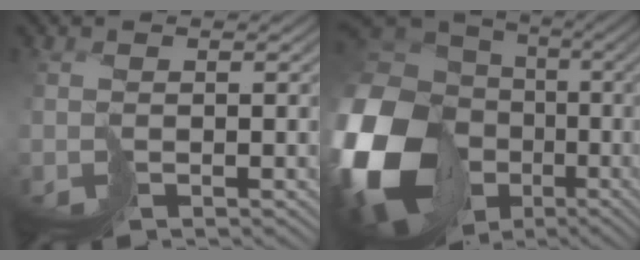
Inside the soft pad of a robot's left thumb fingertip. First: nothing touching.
{"total": 21.0, "force": [-5.4, 17.3, 10.8], "torque": [-0.306, -0.057, -0.092]}